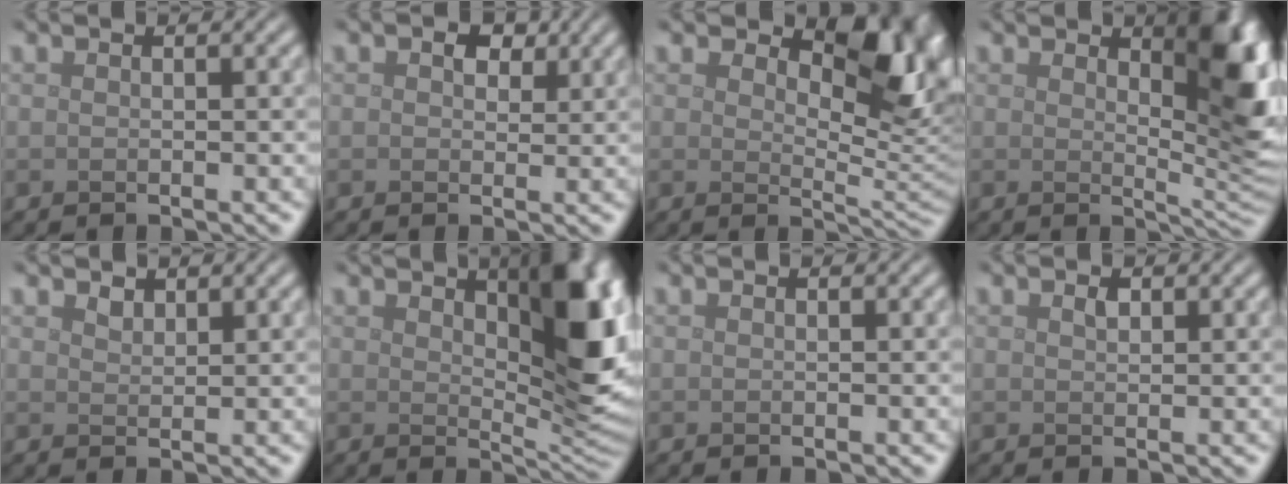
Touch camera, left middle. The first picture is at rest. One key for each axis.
{"total": 1.8, "fx": 0.6, "fy": 1.3, "fz": 1.1, "tx": -0.015, "ty": 0.000, "tz": 0.006}
{"total": 7.8, "fx": 3.6, "fy": 3.9, "fz": 5.6, "tx": -0.067, "ty": -0.009, "tz": 0.047}
{"total": 7.4, "fx": 2.6, "fy": 2.9, "fz": 6.3, "tx": -0.079, "ty": -0.011, "tz": 0.042}
{"total": 0.9, "fx": 0.8, "fy": 0.5, "fz": 0.2, "tx": -0.007, "ty": -0.001, "tz": 0.019}
{"total": 9.5, "fx": 2.9, "fy": 4.2, "fz": 8.1, "tx": -0.110, "ty": -0.008, "tz": 0.053}
{"total": 0.0}
{"total": 0.6, "fx": 0.2, "fy": 0.4, "fz": 0.4, "tx": -0.011, "ty": -0.001, "tz": 0.007}